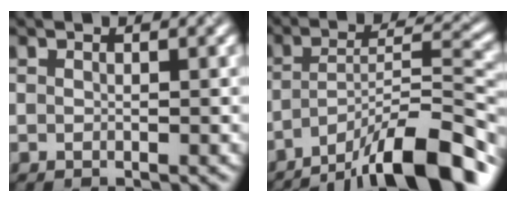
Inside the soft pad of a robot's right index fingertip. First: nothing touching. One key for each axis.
{"total": 11.9, "fx": -8.3, "fy": 2.7, "fz": 8.1, "tx": -0.119, "ty": 0.017, "tz": -0.141}